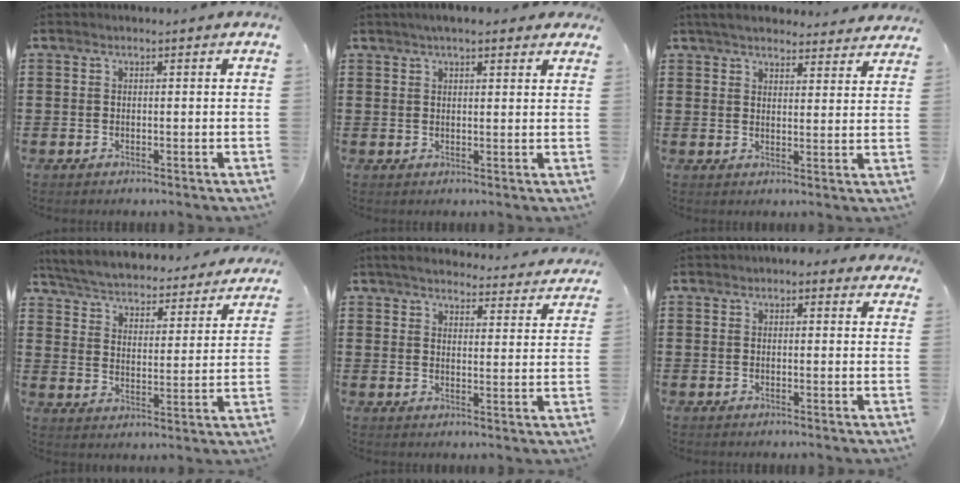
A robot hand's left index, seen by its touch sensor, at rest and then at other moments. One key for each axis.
{"total": 3.1, "fx": 2.4, "fy": 0.8, "fz": 1.9, "tx": -0.043, "ty": 0.008, "tz": 0.043}
{"total": 4.7, "fx": 4.5, "fy": 0.6, "fz": 1.2, "tx": -0.039, "ty": -0.015, "tz": 0.083}
{"total": 4.8, "fx": 4.8, "fy": -0.3, "fz": 0.4, "tx": -0.034, "ty": -0.042, "tz": 0.077}
{"total": 4.1, "fx": 4.0, "fy": 0.5, "fz": 1.0, "tx": -0.038, "ty": -0.022, "tz": 0.068}
{"total": 1.6, "fx": 1.1, "fy": 1.1, "fz": 0.4, "tx": -0.004, "ty": 0.005, "tz": 0.018}